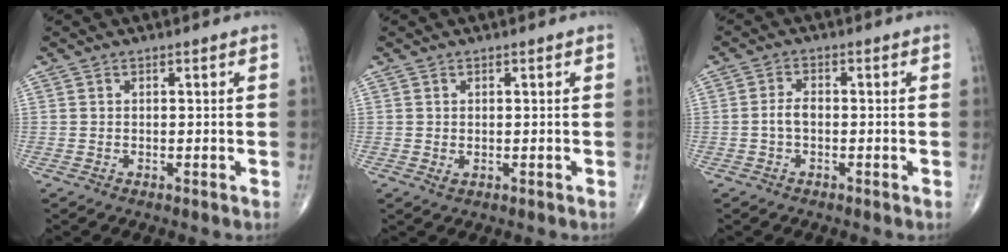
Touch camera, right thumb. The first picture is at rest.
{"total": 0.9, "force": [0.0, 0.5, 0.7], "torque": [-0.016, 0.001, 0.005]}
{"total": 2.6, "force": [-0.6, 1.5, 2.0], "torque": [-0.038, 0.009, -0.015]}